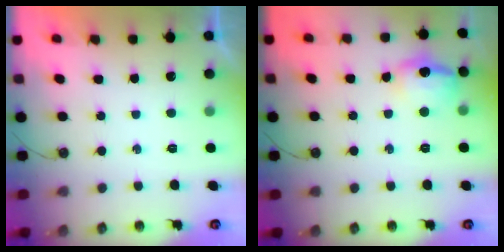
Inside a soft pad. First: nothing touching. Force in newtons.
{"total": 12.8, "press": 12.7, "slide": 0.9}